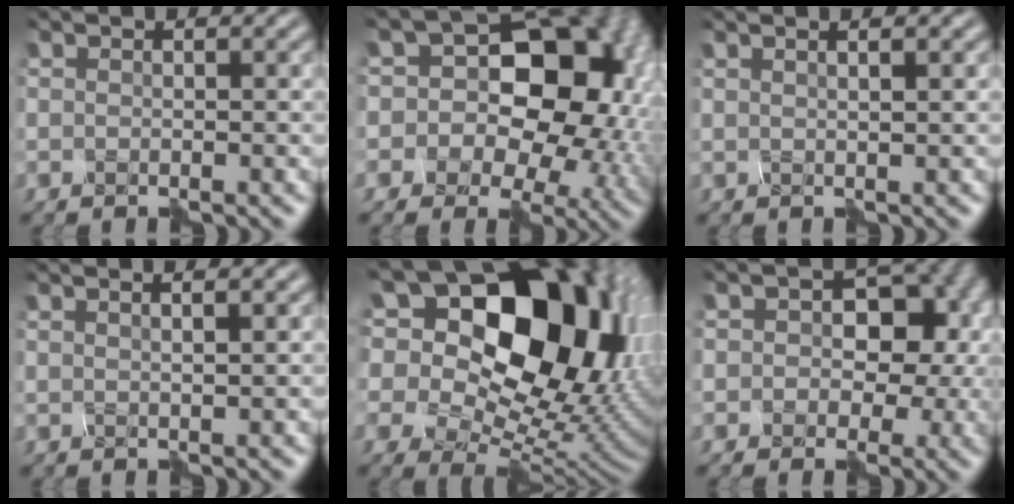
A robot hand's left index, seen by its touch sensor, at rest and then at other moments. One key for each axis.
{"total": 16.2, "fx": 1.0, "fy": 12.5, "fz": 10.2, "tx": -0.093, "ty": 0.031, "tz": -0.029}
{"total": 3.4, "fx": 1.8, "fy": 1.6, "fz": 2.4, "tx": -0.008, "ty": 0.023, "tz": -0.009}
{"total": 3.8, "fx": 2.0, "fy": 1.7, "fz": 2.7, "tx": -0.012, "ty": 0.028, "tz": -0.006}
{"total": 22.5, "fx": 8.9, "fy": 14.3, "fz": 14.8, "tx": -0.285, "ty": 0.072, "tz": 0.166}
{"total": 12.8, "fx": 1.9, "fy": 9.8, "fz": 8.0, "tx": -0.065, "ty": 0.034, "tz": -0.012}